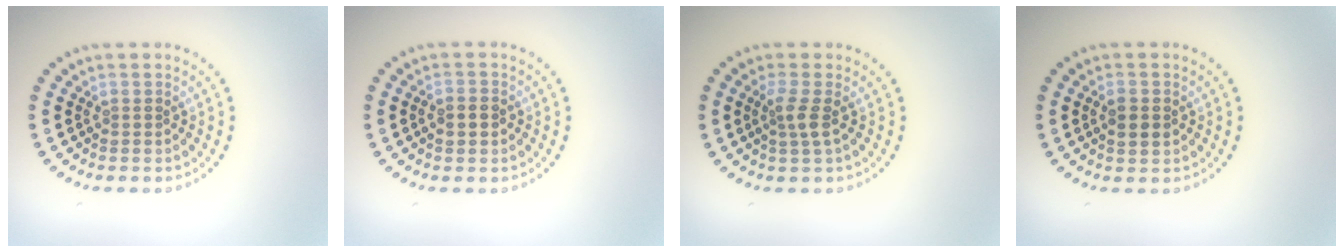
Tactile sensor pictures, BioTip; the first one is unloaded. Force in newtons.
{"total": 1.7, "press": 1.7, "slide": 0.5}
{"total": 1.7, "press": 1.4, "slide": 1.0}
{"total": 1.8, "press": 1.8, "slide": 0.1}